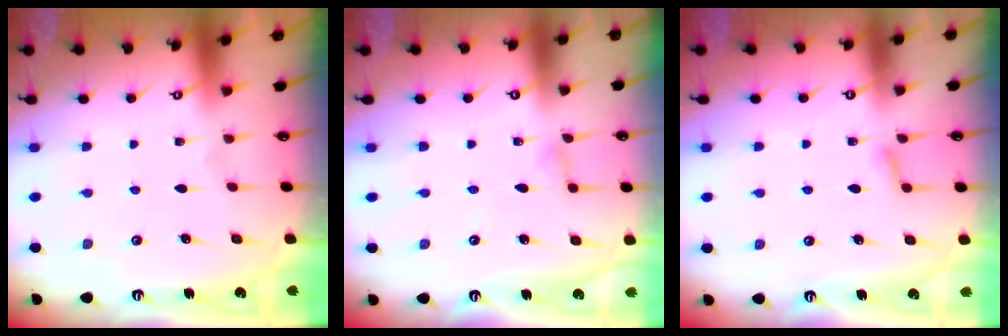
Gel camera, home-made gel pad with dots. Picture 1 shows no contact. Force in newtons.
{"total": 3.0, "press": 3.0, "slide": 0.3}
{"total": 5.9, "press": 5.9, "slide": 0.6}